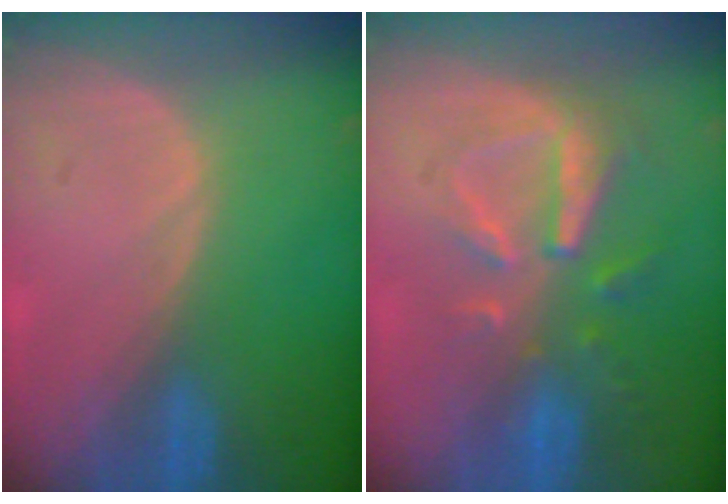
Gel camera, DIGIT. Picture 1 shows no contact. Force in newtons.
{"total": 8.1, "press": 7.3, "slide": 3.5}